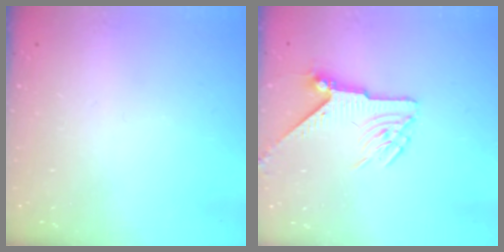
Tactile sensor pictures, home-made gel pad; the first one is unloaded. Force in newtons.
{"total": 6.7, "press": 6.7, "slide": 0.1}